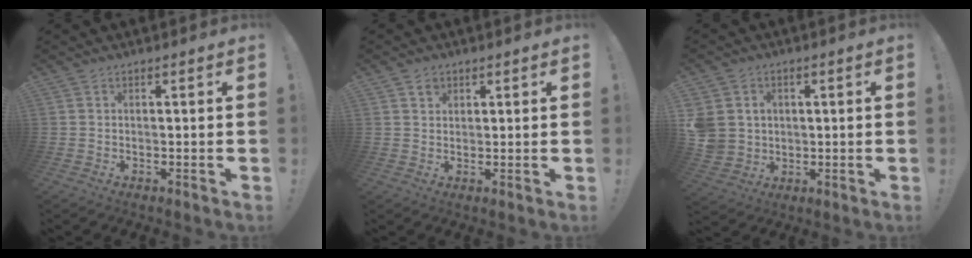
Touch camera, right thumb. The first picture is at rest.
{"total": 2.3, "force": [1.3, 1.8, 0.5], "torque": [0.010, -0.009, 0.020]}
{"total": 6.9, "force": [1.1, 6.4, 2.3], "torque": [-0.062, -0.005, 0.024]}